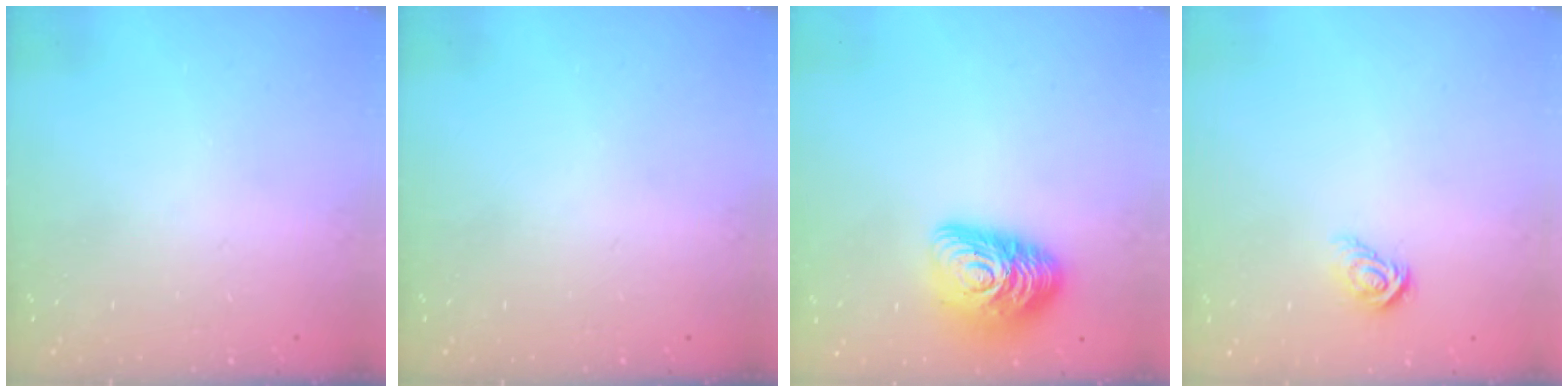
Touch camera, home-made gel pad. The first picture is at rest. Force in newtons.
{"total": 0.0}
{"total": 13.9, "press": 13.9, "slide": 0.7}
{"total": 5.4, "press": 5.4, "slide": 0.3}